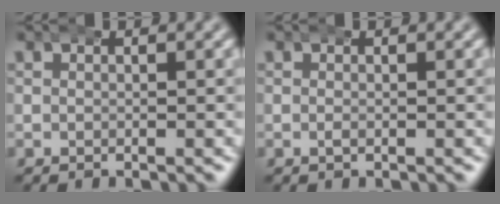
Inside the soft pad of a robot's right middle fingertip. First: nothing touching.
{"total": 0.0}